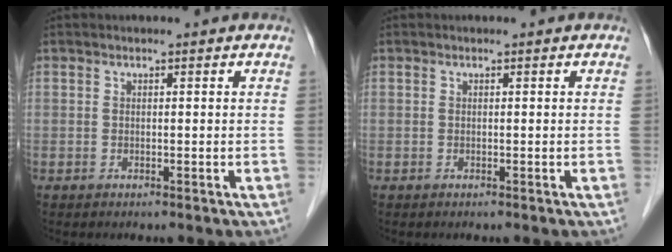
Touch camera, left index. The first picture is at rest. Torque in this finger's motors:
{"motor_torque": [0.00, 0.00, 0.00, 0.00]}